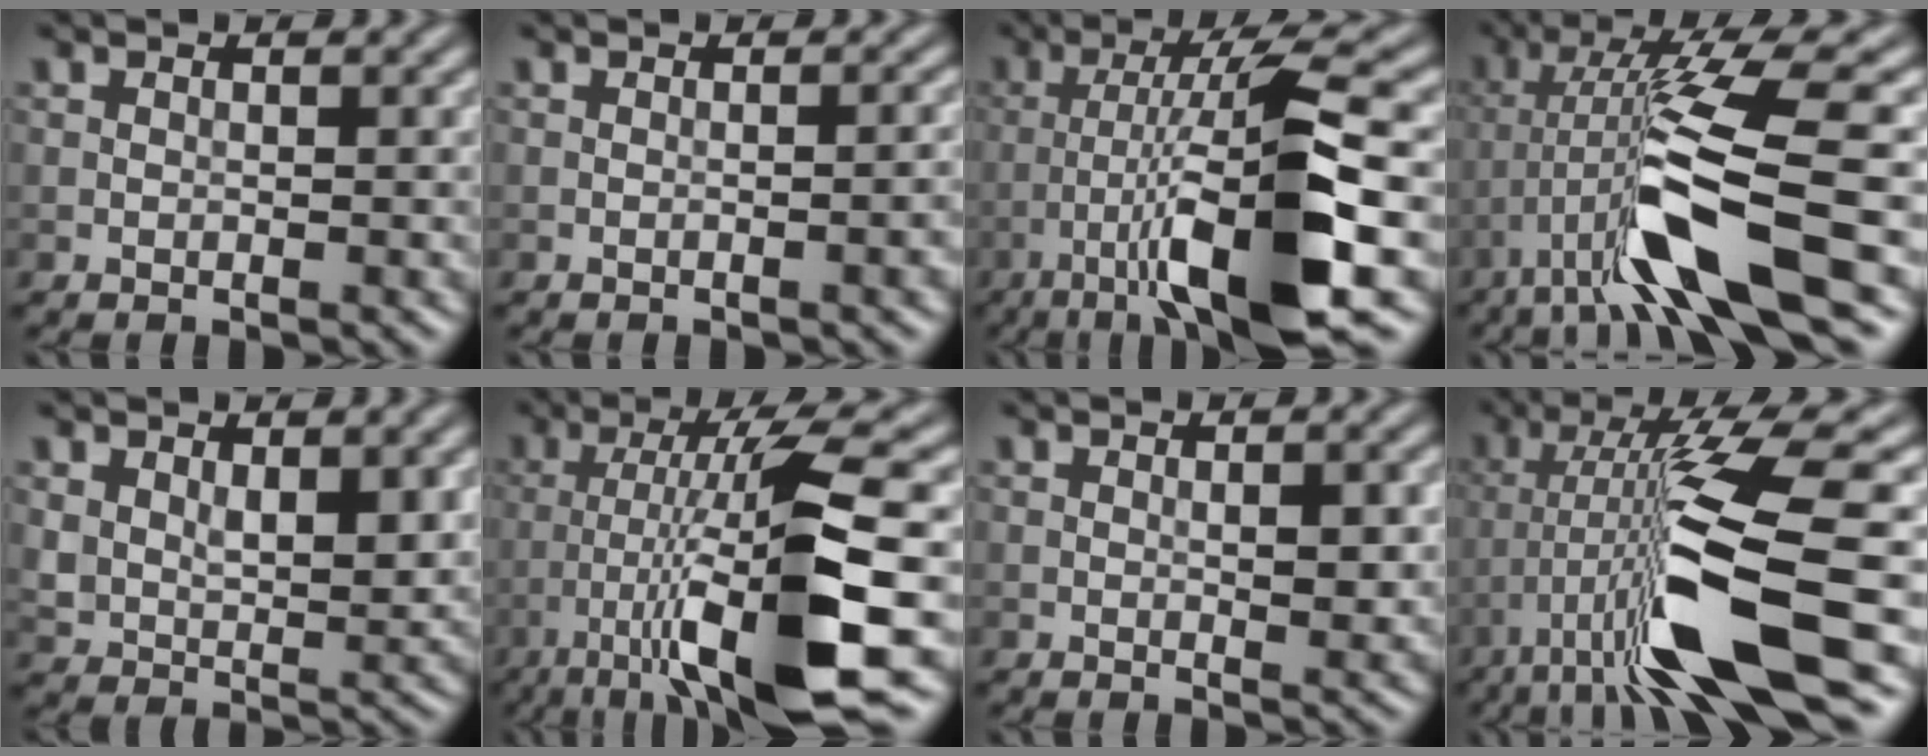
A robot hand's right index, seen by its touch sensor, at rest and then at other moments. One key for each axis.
{"total": 2.6, "fx": -0.5, "fy": 0.8, "fz": 2.4, "tx": -0.019, "ty": 0.004, "tz": -0.006}
{"total": 11.2, "fx": -4.2, "fy": 1.5, "fz": 10.3, "tx": -0.168, "ty": 0.023, "tz": -0.066}
{"total": 10.4, "fx": -3.5, "fy": 1.5, "fz": 9.7, "tx": -0.173, "ty": 0.011, "tz": -0.063}
{"total": 4.3, "fx": 1.5, "fy": 2.4, "fz": 3.2, "tx": -0.069, "ty": -0.012, "tz": 0.037}
{"total": 12.3, "fx": -4.5, "fy": 2.0, "fz": 11.2, "tx": -0.181, "ty": 0.012, "tz": -0.072}
{"total": 2.3, "fx": 0.2, "fy": 0.7, "fz": 2.2, "tx": -0.035, "ty": -0.003, "tz": 0.004}
{"total": 11.7, "fx": -3.8, "fy": 1.9, "fz": 10.9, "tx": -0.191, "ty": 0.008, "tz": -0.063}